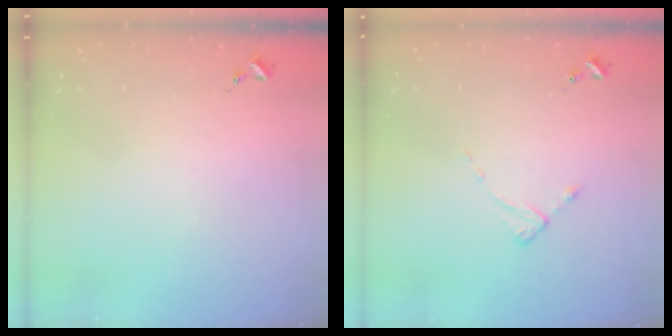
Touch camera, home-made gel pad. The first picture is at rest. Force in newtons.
{"total": 2.1, "press": 2.0, "slide": 0.4}